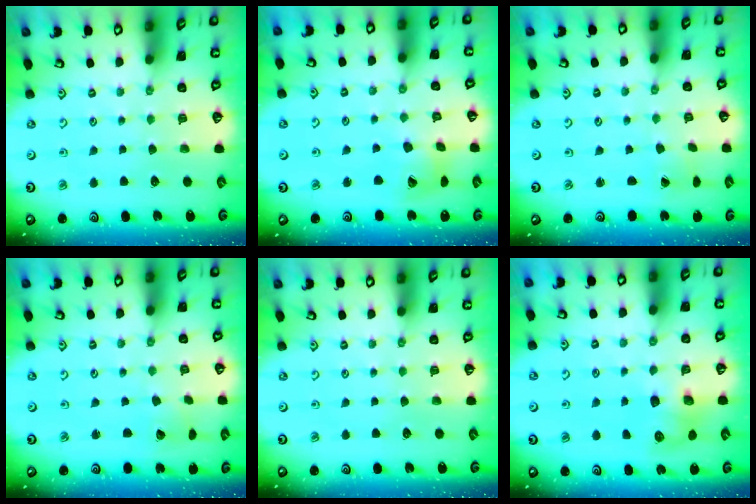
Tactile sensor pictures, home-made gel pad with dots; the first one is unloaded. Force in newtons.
{"total": 11.7, "press": 11.6, "slide": 1.6}
{"total": 0.8, "press": 0.8, "slide": 0.0}
{"total": 2.0, "press": 2.0, "slide": 0.2}
{"total": 0.0}
{"total": 7.4, "press": 7.4, "slide": 0.3}